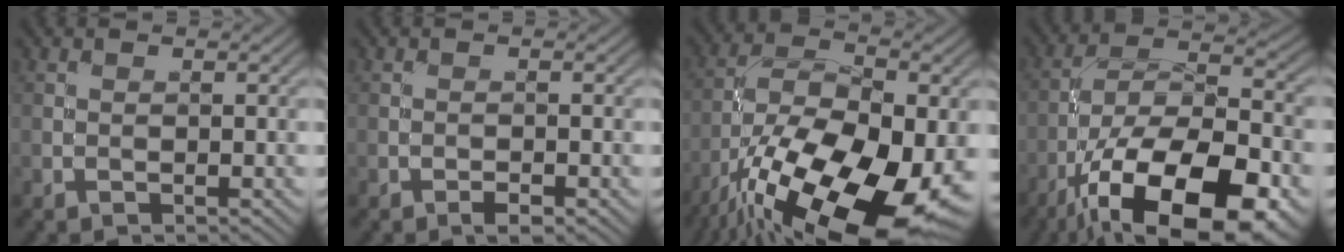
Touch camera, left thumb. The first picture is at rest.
{"total": 1.3, "force": [-0.8, 0.4, 0.9], "torque": [-0.013, 0.001, -0.017]}
{"total": 19.6, "force": [-10.1, 8.4, 14.5], "torque": [-0.265, -0.020, -0.171]}
{"total": 19.8, "force": [-10.8, 8.0, 14.6], "torque": [-0.244, -0.026, -0.176]}